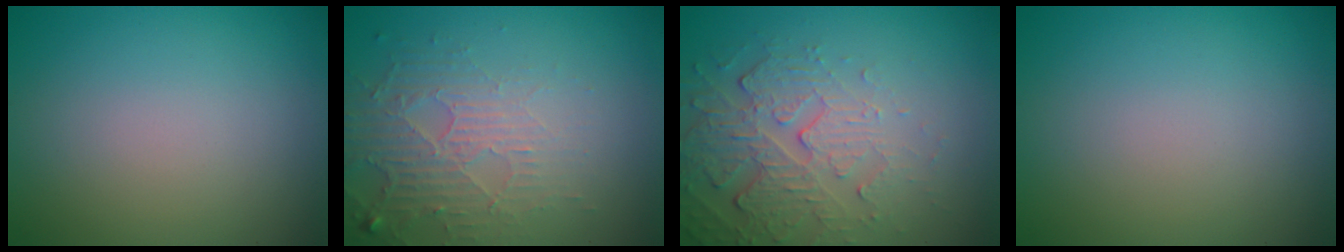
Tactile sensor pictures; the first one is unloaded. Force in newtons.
{"total": 5.2, "press": 3.3, "slide": 4.1}
{"total": 5.4, "press": 3.6, "slide": 4.0}
{"total": 0.0}